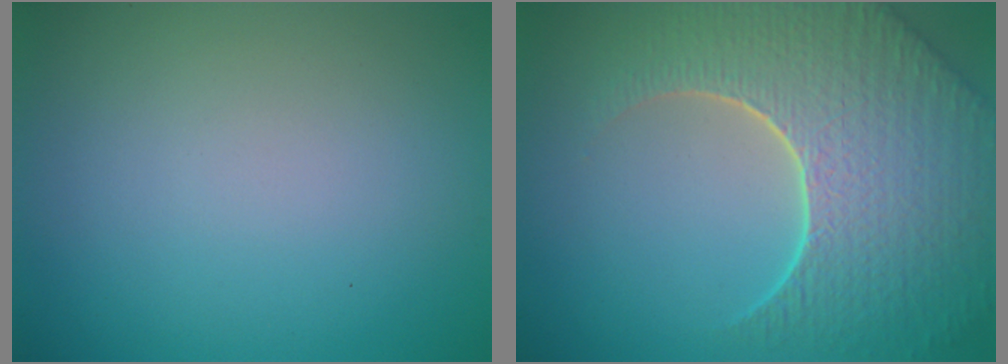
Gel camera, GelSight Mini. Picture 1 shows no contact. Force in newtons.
{"total": 8.8, "press": 6.3, "slide": 6.1}